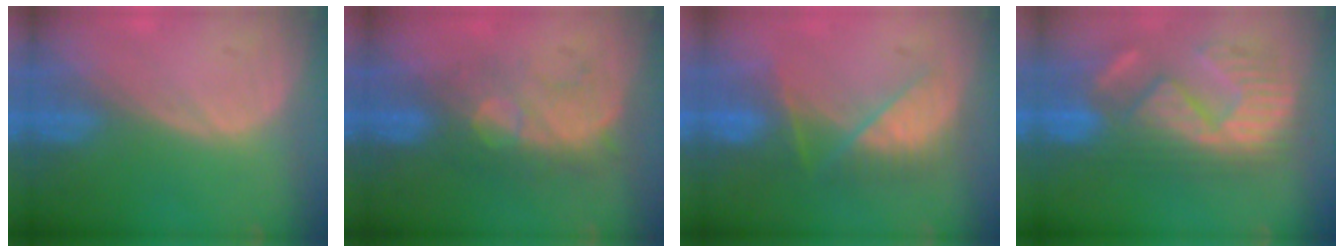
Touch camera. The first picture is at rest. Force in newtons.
{"total": 8.6, "press": 7.6, "slide": 4.0}
{"total": 7.1, "press": 7.0, "slide": 1.3}
{"total": 10.7, "press": 10.4, "slide": 2.5}